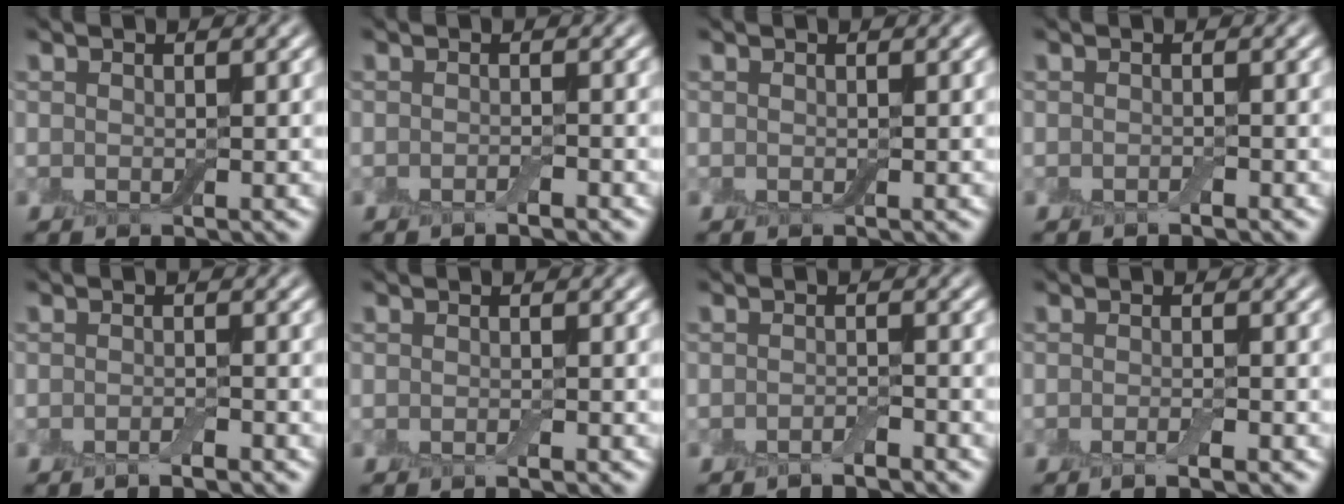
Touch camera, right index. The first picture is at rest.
{"total": 1.0, "force": [-0.6, 0.1, 0.7], "torque": [-0.012, -0.002, -0.011]}
{"total": 0.0}
{"total": 0.5, "force": [-0.4, 0.1, 0.4], "torque": [-0.006, 0.000, -0.007]}
{"total": 1.1, "force": [-0.8, 0.1, 0.8], "torque": [-0.014, -0.003, -0.015]}
{"total": 0.7, "force": [-0.3, 0.0, 0.6], "torque": [-0.010, -0.002, -0.006]}
{"total": 1.2, "force": [-0.9, 0.2, 0.7], "torque": [-0.012, 0.000, -0.018]}
{"total": 1.8, "force": [-0.8, 0.3, 1.6], "torque": [-0.022, -0.004, -0.015]}